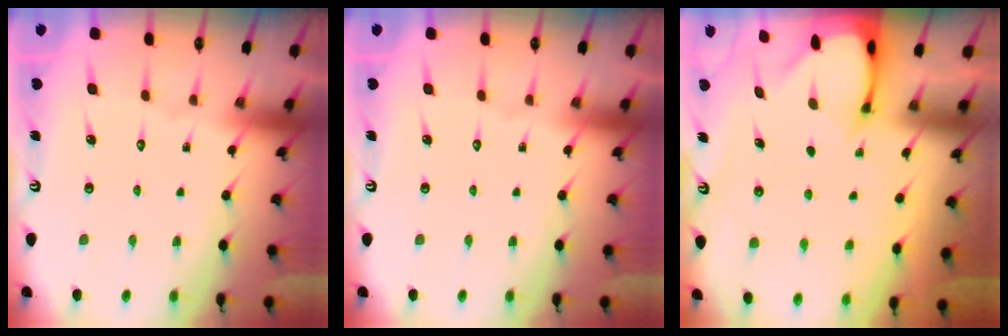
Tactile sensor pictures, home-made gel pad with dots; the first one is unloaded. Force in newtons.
{"total": 0.0}
{"total": 2.6, "press": 2.5, "slide": 0.3}